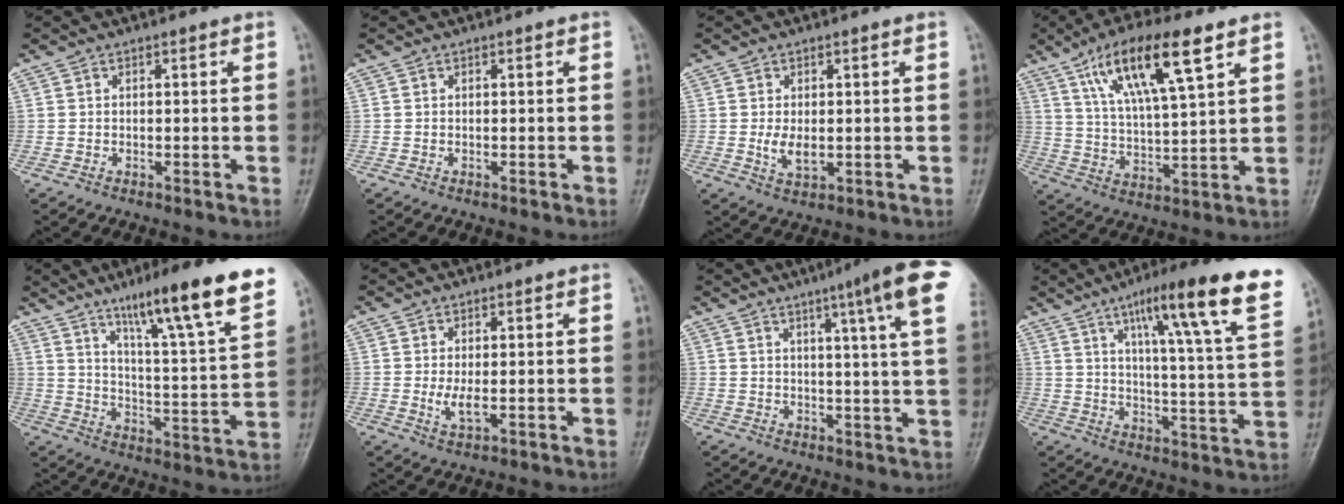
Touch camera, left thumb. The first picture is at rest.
{"total": 0.0}
{"total": 3.8, "force": [-0.2, 1.9, 3.2], "torque": [-0.058, -0.008, 0.003]}
{"total": 15.7, "force": [8.2, 3.8, 12.8], "torque": [-0.225, -0.020, 0.152]}
{"total": 20.6, "force": [13.4, 1.7, 15.6], "torque": [-0.211, -0.055, 0.210]}
{"total": 3.0, "force": [-0.2, 1.0, 2.8], "torque": [-0.060, -0.009, 0.001]}
{"total": 13.7, "force": [6.9, 0.6, 11.8], "torque": [-0.157, -0.021, 0.075]}
{"total": 21.4, "force": [12.3, 2.2, 17.4], "torque": [-0.232, -0.036, 0.174]}